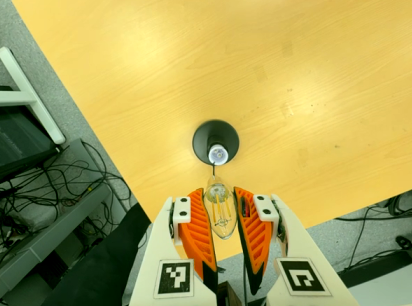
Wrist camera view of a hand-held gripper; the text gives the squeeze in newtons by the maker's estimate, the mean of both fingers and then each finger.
{"total": 21.7, "left": 26.0, "right": 17.3}